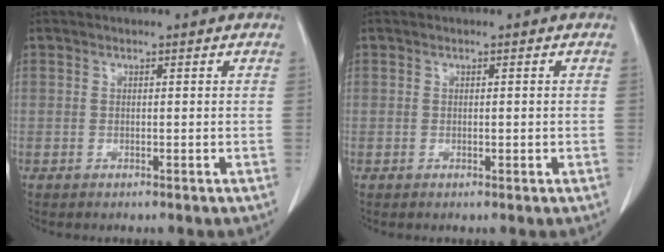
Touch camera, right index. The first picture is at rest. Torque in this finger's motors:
{"motor_torque": [-0.27, 0.33, -0.11, -0.01]}